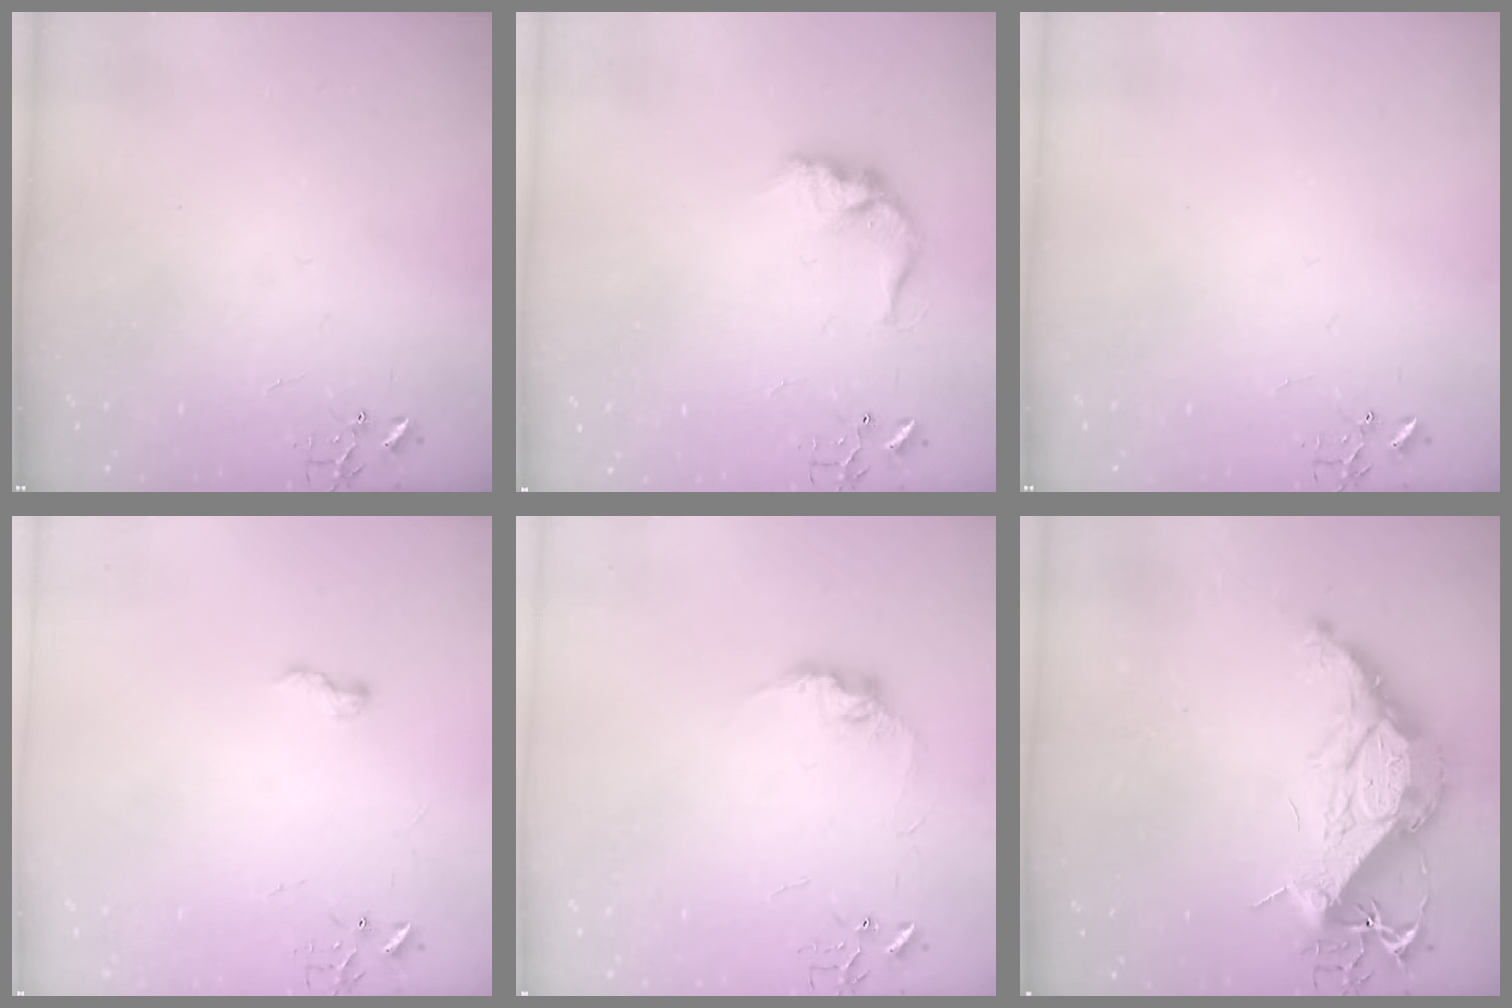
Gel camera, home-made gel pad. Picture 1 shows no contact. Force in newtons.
{"total": 11.6, "press": 11.5, "slide": 0.5}
{"total": 0.0}
{"total": 6.1, "press": 6.0, "slide": 0.7}
{"total": 9.1, "press": 9.1, "slide": 0.4}
{"total": 21.9, "press": 21.8, "slide": 2.0}